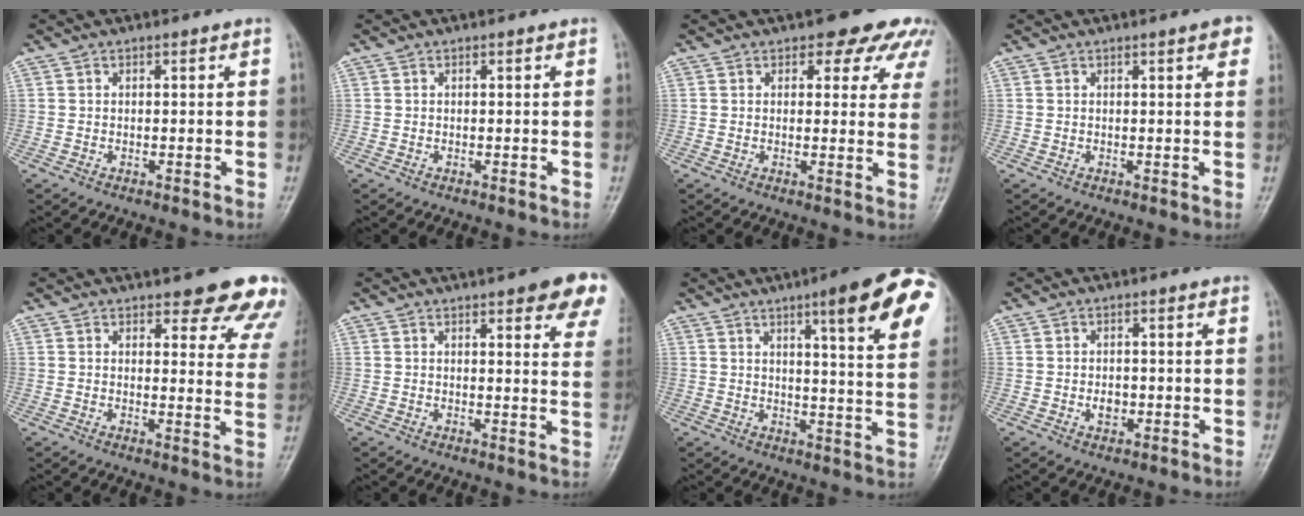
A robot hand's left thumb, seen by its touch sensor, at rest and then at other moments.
{"total": 0.0}
{"total": 9.5, "force": [6.5, 4.7, 5.2], "torque": [-0.014, -0.023, 0.060]}
{"total": 3.1, "force": [1.5, 0.8, 2.6], "torque": [-0.023, 0.000, 0.014]}
{"total": 14.5, "force": [11.4, 4.6, 7.7], "torque": [-0.039, -0.055, 0.112]}
{"total": 13.3, "force": [8.4, 3.9, 9.5], "torque": [-0.087, -0.029, 0.085]}
{"total": 17.8, "force": [8.5, 2.8, 15.4], "torque": [-0.174, -0.032, 0.104]}
{"total": 2.3, "force": [-0.5, 1.7, 1.5], "torque": [-0.015, 0.003, -0.005]}